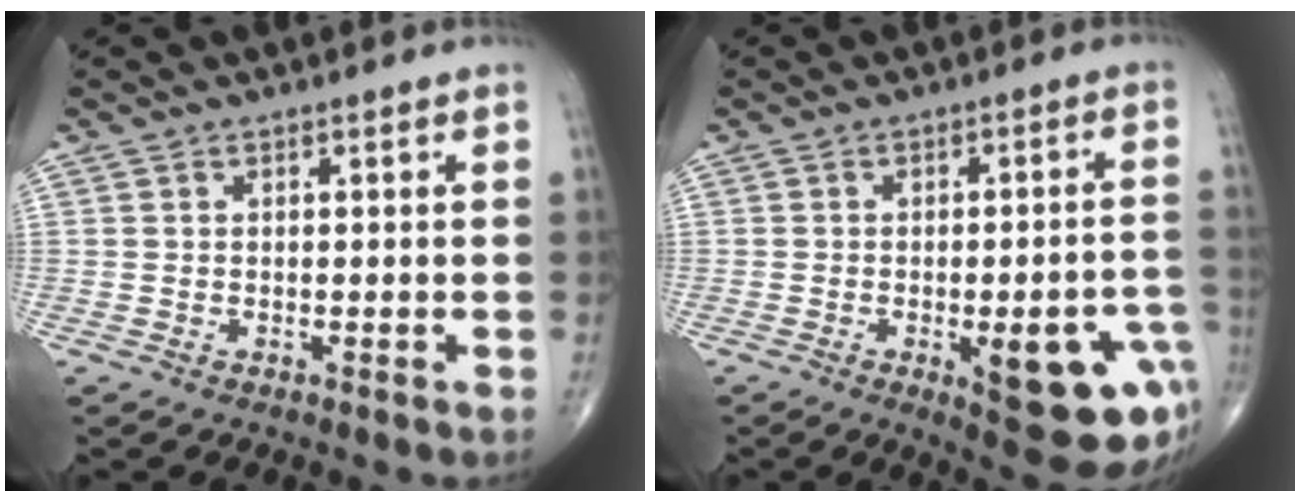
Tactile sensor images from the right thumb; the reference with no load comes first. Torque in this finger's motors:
{"motor_torque": [1.73, 1.44, 0.96, -0.85, 0.35]}